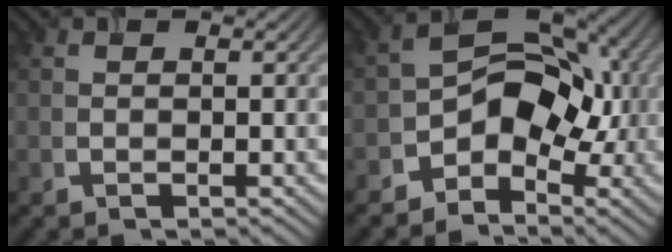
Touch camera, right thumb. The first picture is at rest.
{"total": 7.3, "force": [-3.1, 5.0, 4.4], "torque": [-0.051, 0.011, -0.071]}